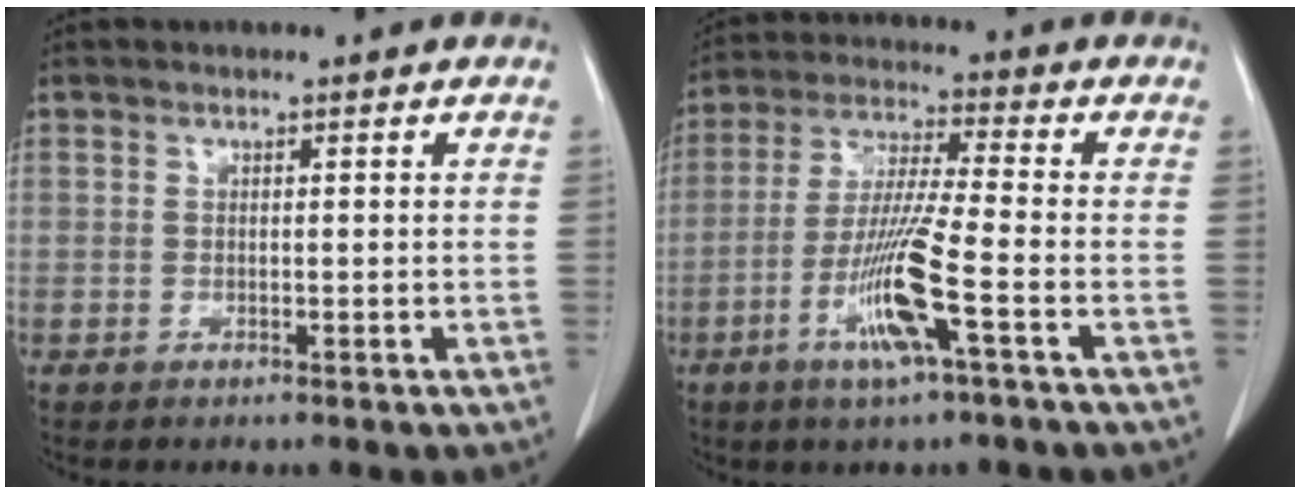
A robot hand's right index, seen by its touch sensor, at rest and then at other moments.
{"total": 11.0, "force": [-4.4, -0.3, 10.1], "torque": [-0.201, -0.014, -0.086]}